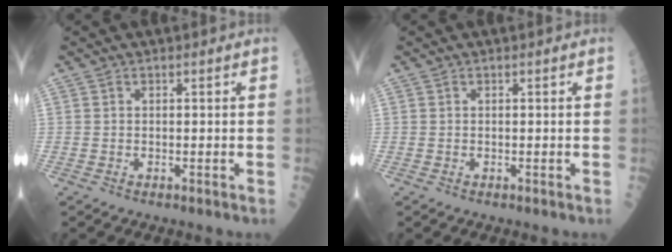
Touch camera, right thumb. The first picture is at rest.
{"total": 0.0}